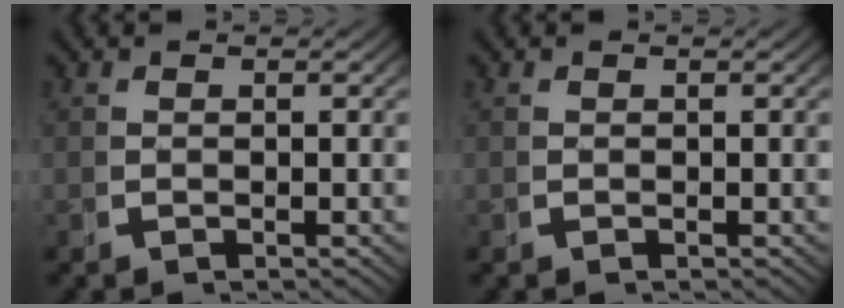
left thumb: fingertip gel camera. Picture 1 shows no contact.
{"total": 0.0}